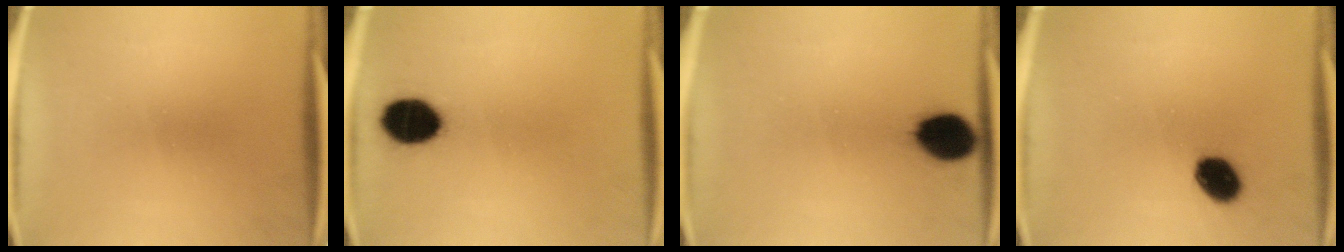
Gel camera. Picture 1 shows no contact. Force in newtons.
{"total": 10.4}
{"total": 9.5}
{"total": 7.5}